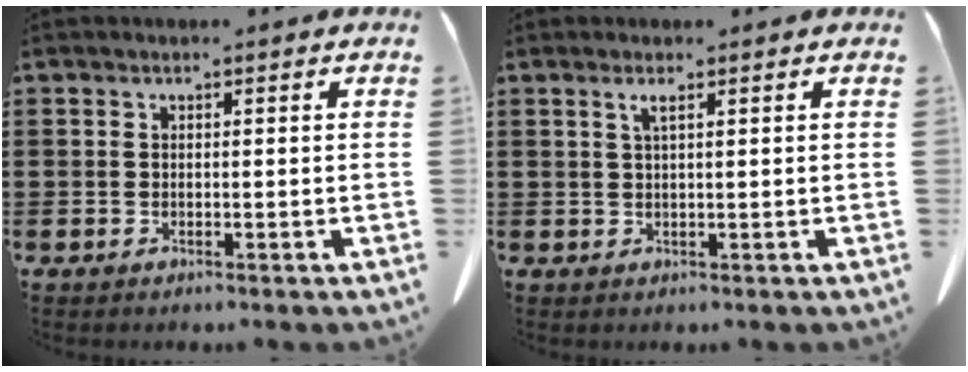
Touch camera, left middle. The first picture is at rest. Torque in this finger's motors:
{"motor_torque": [0.24, 0.36, 0.18, 0.02]}